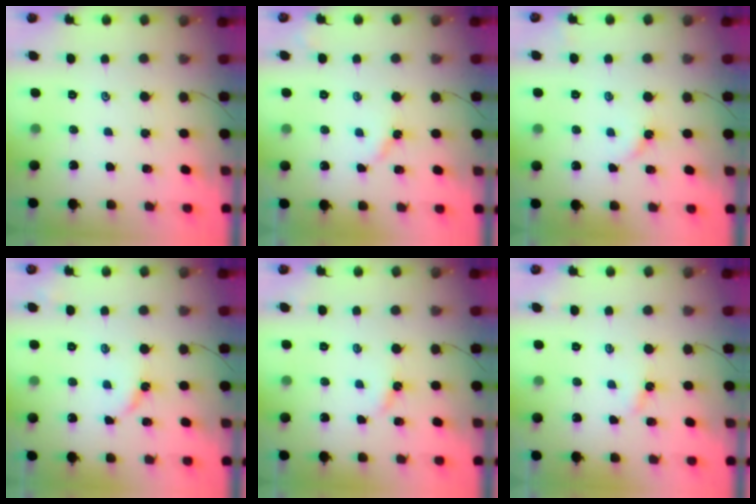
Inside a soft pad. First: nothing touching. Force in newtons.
{"total": 3.3, "press": 3.2, "slide": 0.3}
{"total": 3.0, "press": 3.0, "slide": 0.4}
{"total": 3.5, "press": 3.5, "slide": 0.4}
{"total": 2.9, "press": 2.9, "slide": 0.3}
{"total": 3.4, "press": 3.4, "slide": 0.5}